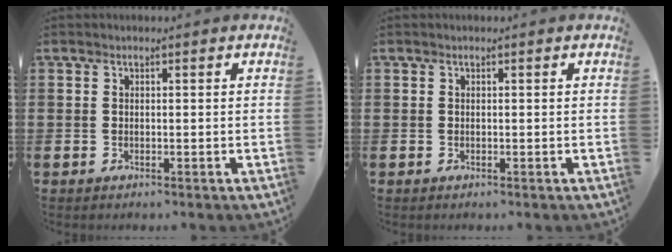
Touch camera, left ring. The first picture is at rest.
{"total": 0.0}